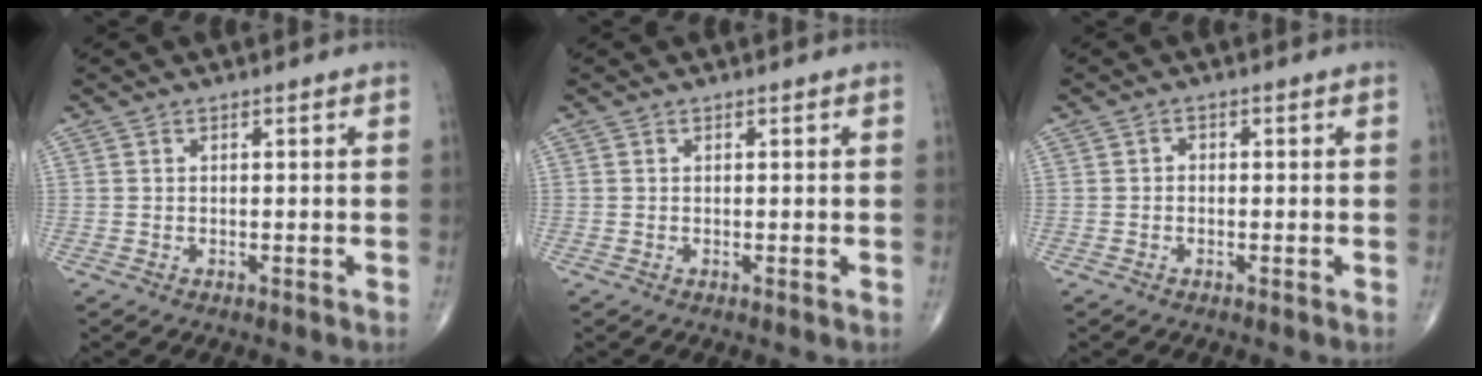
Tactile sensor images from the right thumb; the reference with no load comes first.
{"total": 0.0}
{"total": 0.9, "force": [-0.3, 0.8, 0.5], "torque": [0.002, 0.004, -0.010]}